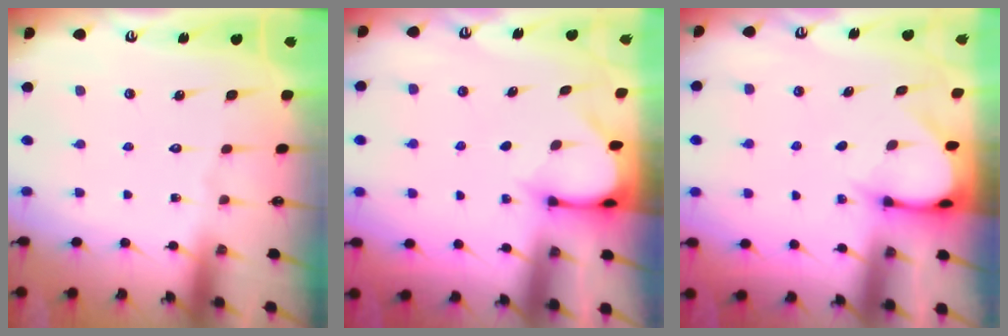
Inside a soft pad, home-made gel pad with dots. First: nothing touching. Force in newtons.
{"total": 3.5, "press": 3.4, "slide": 0.3}
{"total": 3.1, "press": 3.1, "slide": 0.2}